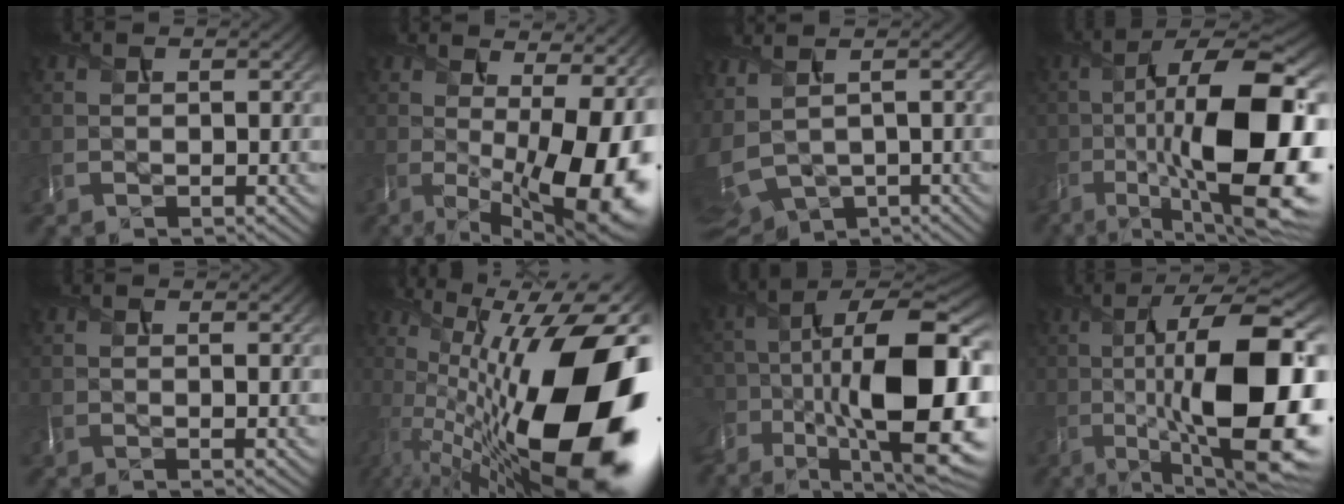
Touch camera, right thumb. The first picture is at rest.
{"total": 16.5, "force": [-1.1, 6.3, 15.2], "torque": [-0.184, -0.014, -0.001]}
{"total": 7.4, "force": [0.5, 4.5, 5.9], "torque": [-0.165, -0.022, 0.043]}
{"total": 20.4, "force": [-4.3, 7.1, 18.6], "torque": [-0.285, -0.004, -0.068]}
{"total": 1.3, "force": [0.4, 0.2, 1.2], "torque": [-0.024, 0.000, 0.008]}
{"total": 21.8, "force": [-1.4, 8.6, 19.9], "torque": [-0.301, 0.011, -0.042]}
{"total": 19.4, "force": [-5.3, 8.1, 16.9], "torque": [-0.271, -0.026, -0.078]}
{"total": 19.3, "force": [-2.1, 6.2, 18.2], "torque": [-0.279, 0.012, -0.025]}